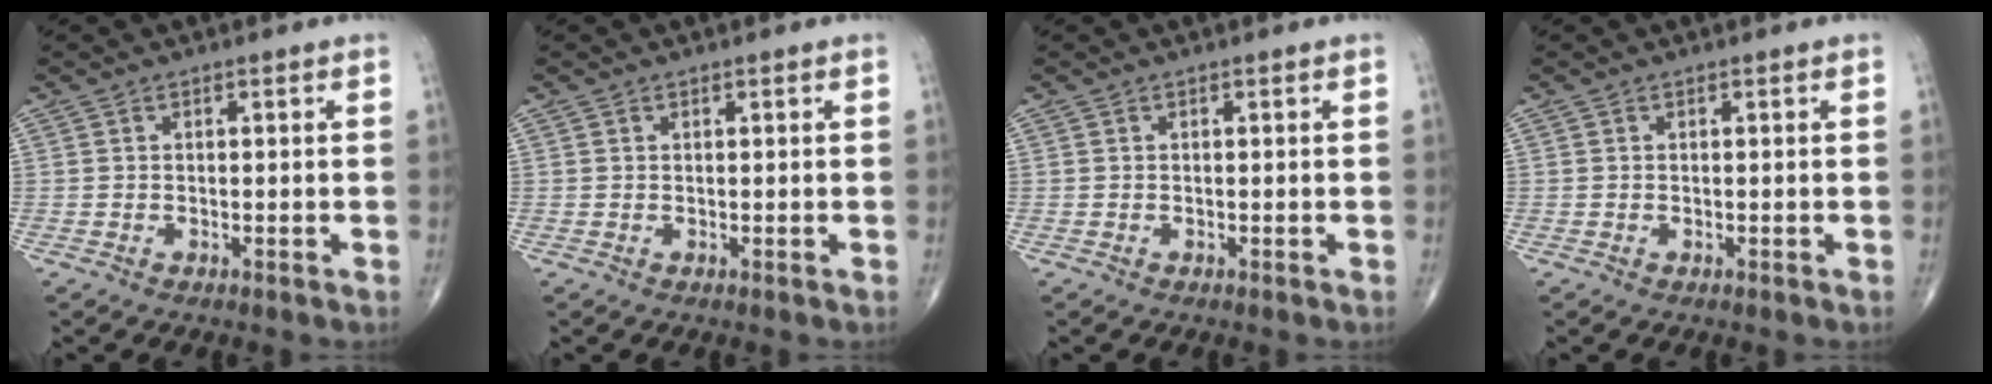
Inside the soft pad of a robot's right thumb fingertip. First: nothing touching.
{"total": 0.0}
{"total": 0.0}
{"total": 0.0}